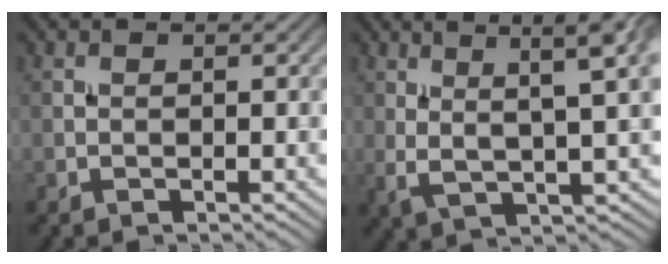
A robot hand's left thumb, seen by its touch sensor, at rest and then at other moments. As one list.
[{"total": 10.2, "force": [4.0, 2.5, 9.1], "torque": [-0.149, 0.019, 0.070]}]